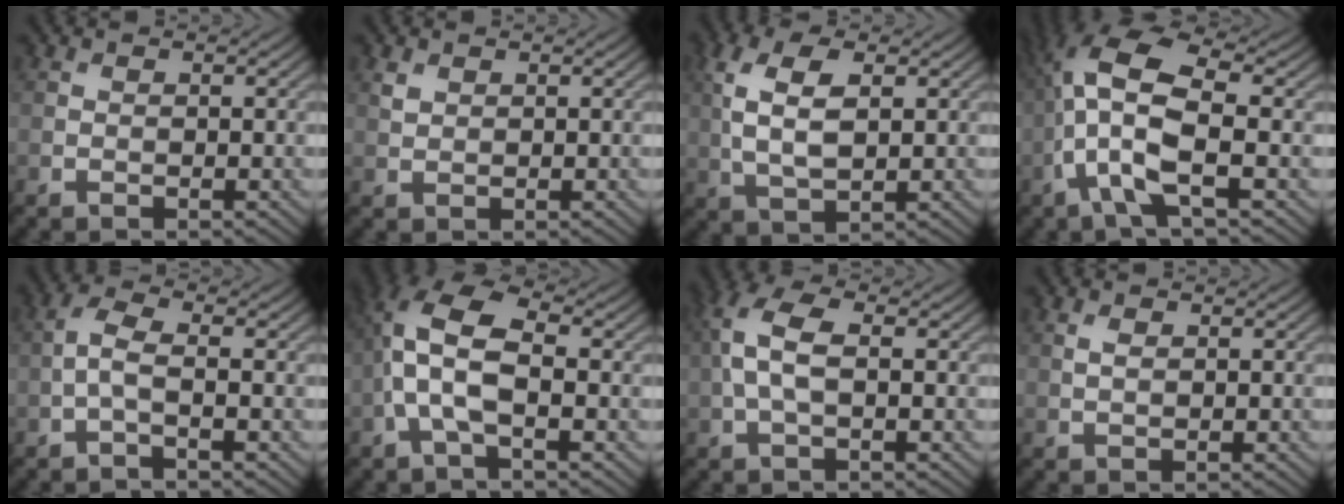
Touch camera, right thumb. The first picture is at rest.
{"total": 1.2, "force": [0.8, 0.7, 0.5], "torque": [-0.013, -0.001, 0.019]}
{"total": 7.3, "force": [1.6, 3.7, 6.1], "torque": [-0.142, 0.006, 0.028]}
{"total": 10.0, "force": [-1.3, 3.5, 9.3], "torque": [-0.205, 0.017, -0.041]}
{"total": 2.9, "force": [-0.7, 0.8, 2.7], "torque": [-0.061, 0.009, -0.023]}
{"total": 8.2, "force": [-0.7, 3.6, 7.3], "torque": [-0.166, 0.021, -0.025]}
{"total": 6.2, "force": [0.4, 2.9, 5.5], "torque": [-0.137, 0.016, -0.001]}
{"total": 1.3, "force": [0.4, 0.7, 1.0], "torque": [-0.025, 0.000, 0.009]}